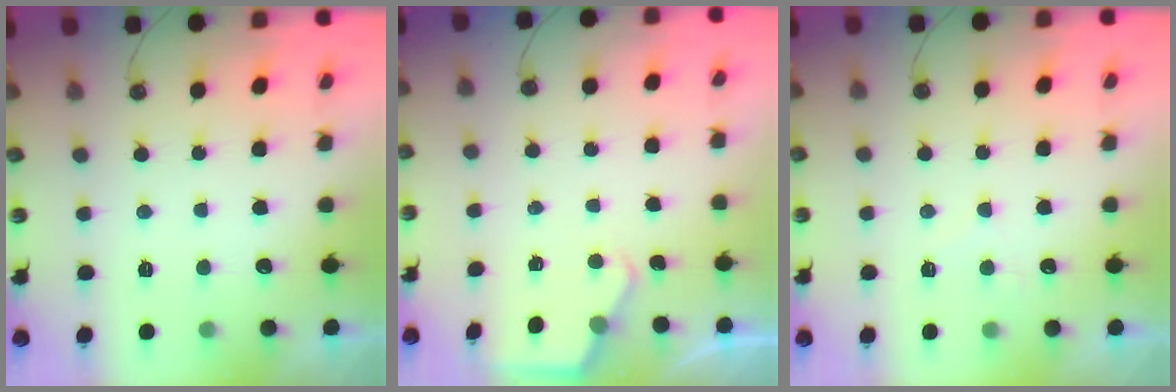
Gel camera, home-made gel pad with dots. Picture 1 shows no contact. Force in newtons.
{"total": 2.9, "press": 2.8, "slide": 0.4}
{"total": 4.0, "press": 3.9, "slide": 0.5}